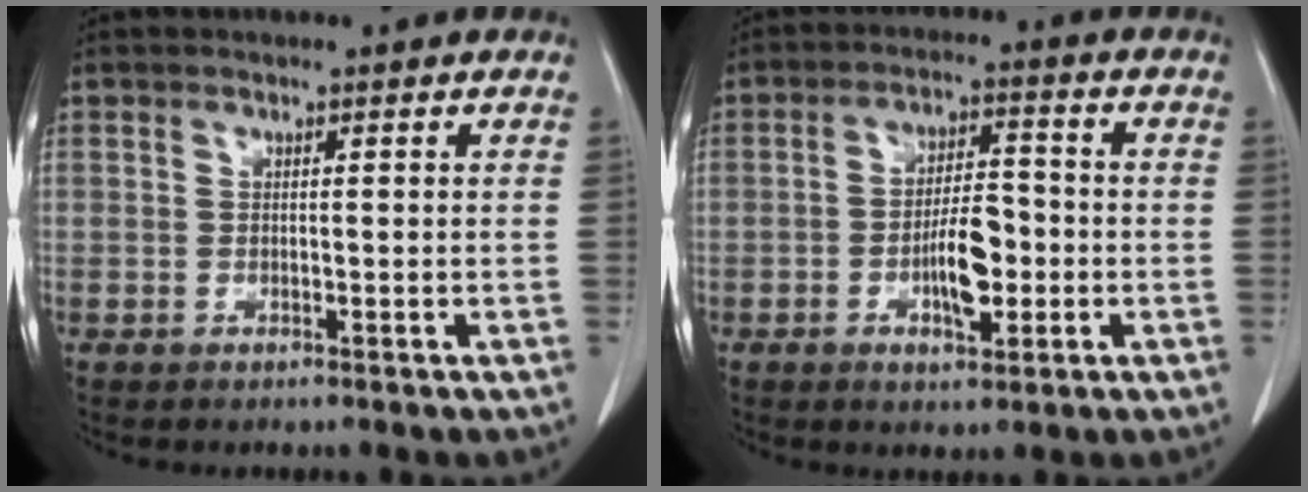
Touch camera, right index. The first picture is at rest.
{"total": 7.6, "force": [-2.0, 2.7, 6.8], "torque": [-0.125, 0.008, -0.032]}